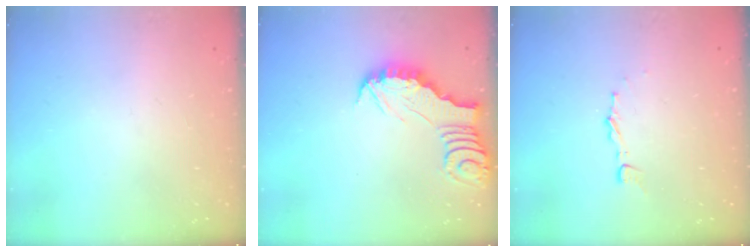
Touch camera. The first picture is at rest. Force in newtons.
{"total": 3.2, "press": 3.1, "slide": 0.4}
{"total": 2.6, "press": 2.6, "slide": 0.2}